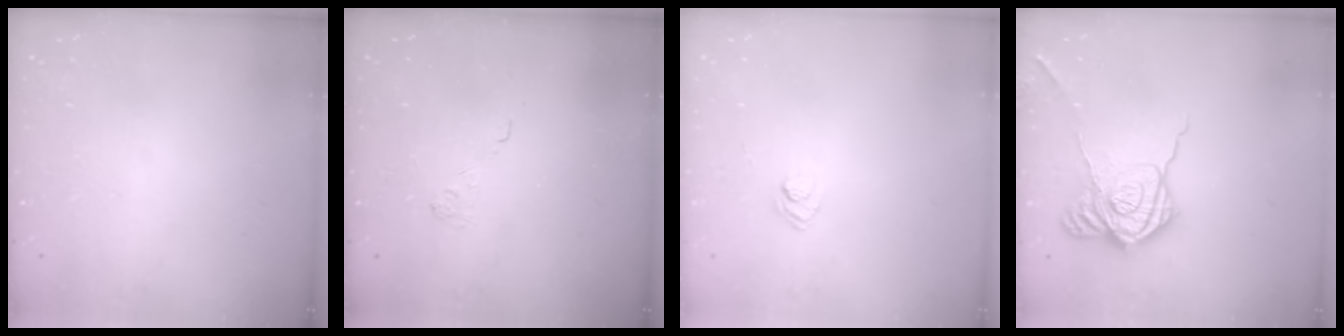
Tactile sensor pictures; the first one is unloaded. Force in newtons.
{"total": 2.1, "press": 1.5, "slide": 1.4}
{"total": 3.3, "press": 3.1, "slide": 1.1}
{"total": 18.6, "press": 18.6, "slide": 1.4}